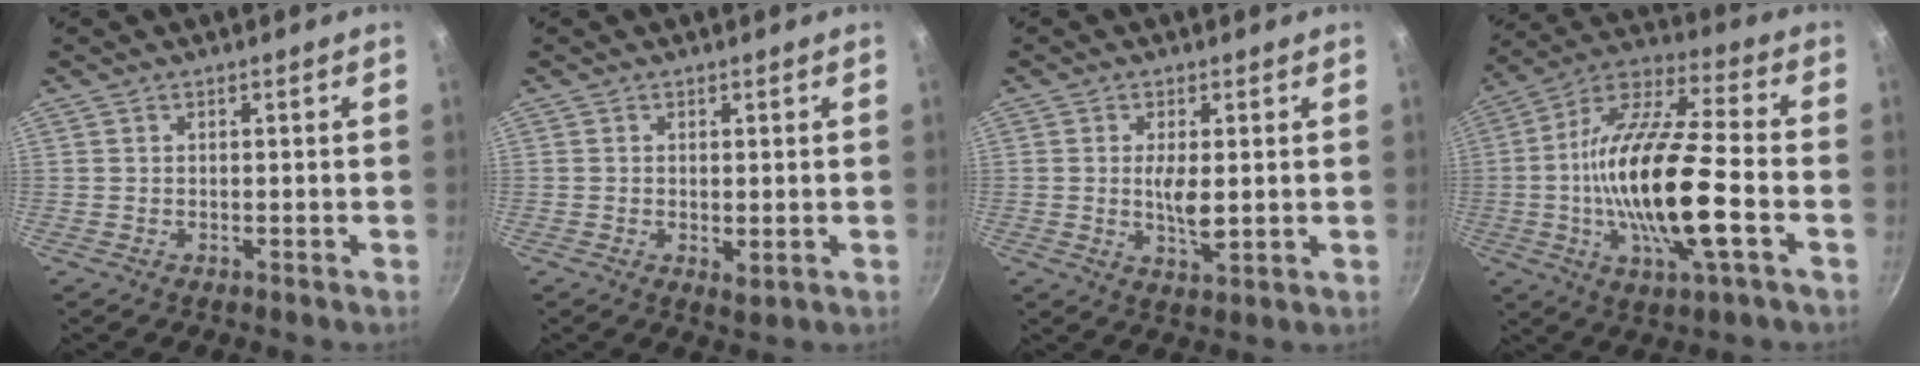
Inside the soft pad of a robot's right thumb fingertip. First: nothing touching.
{"total": 2.0, "force": [0.1, 1.1, 1.7], "torque": [-0.028, -0.008, 0.002]}
{"total": 5.3, "force": [0.4, 1.9, 4.9], "torque": [-0.093, -0.010, 0.008]}
{"total": 22.0, "force": [-4.0, 6.3, 20.7], "torque": [-0.390, 0.023, -0.086]}